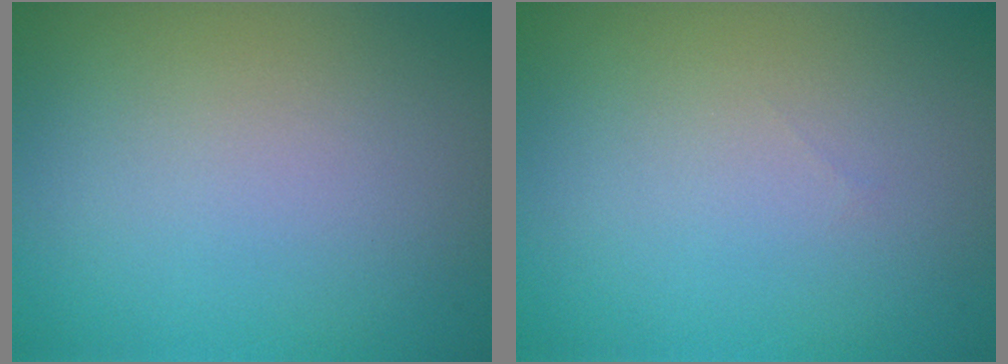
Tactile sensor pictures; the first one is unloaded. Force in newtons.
{"total": 0.0}